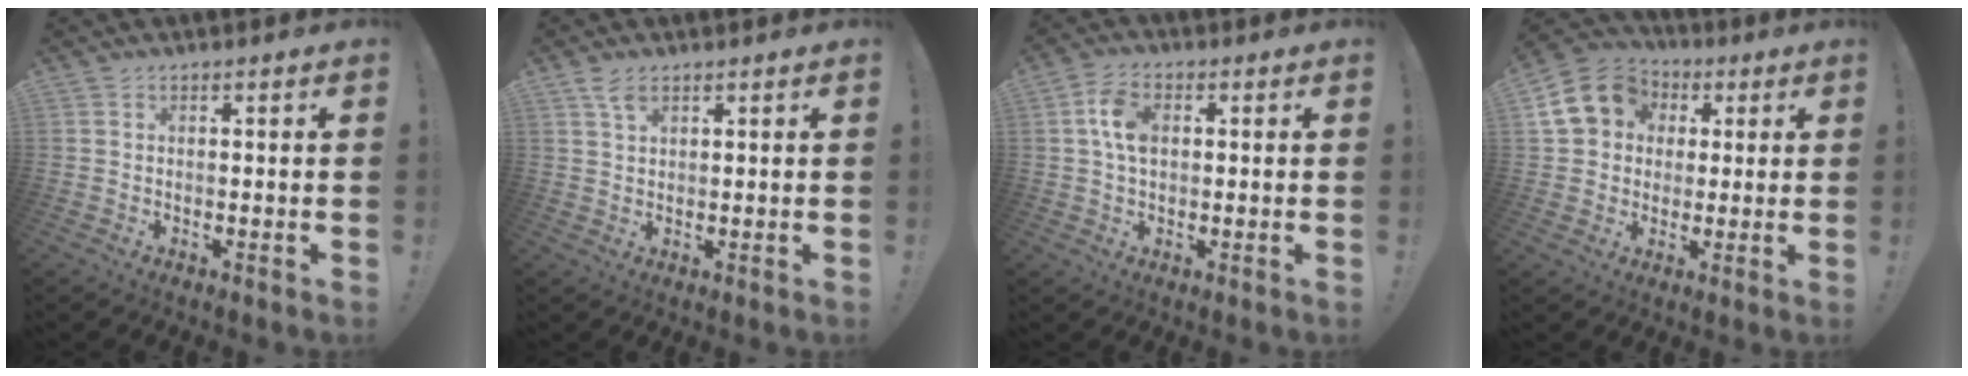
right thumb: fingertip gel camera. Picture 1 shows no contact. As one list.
[{"total": 3.4, "force": [2.2, 1.5, 2.1], "torque": [-0.036, -0.004, 0.038]}, {"total": 8.0, "force": [1.3, 5.2, 5.9], "torque": [-0.114, 0.008, 0.024]}, {"total": 14.7, "force": [4.0, 12.5, 6.7], "torque": [-0.096, -0.006, 0.082]}]